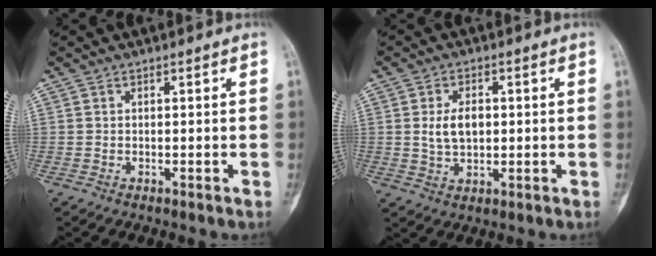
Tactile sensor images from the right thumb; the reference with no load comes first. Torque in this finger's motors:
{"motor_torque": [0.32, 0.13, 0.74, 0.31, 0.07]}